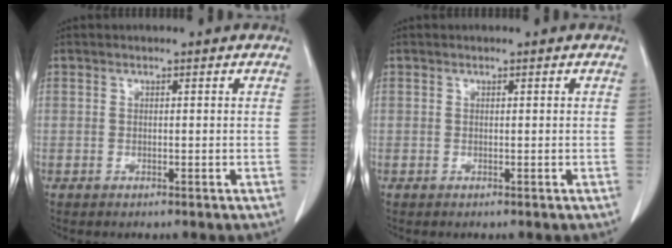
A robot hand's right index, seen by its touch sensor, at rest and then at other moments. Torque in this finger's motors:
{"motor_torque": [-0.03, 0.01, 0.01, 0.01]}